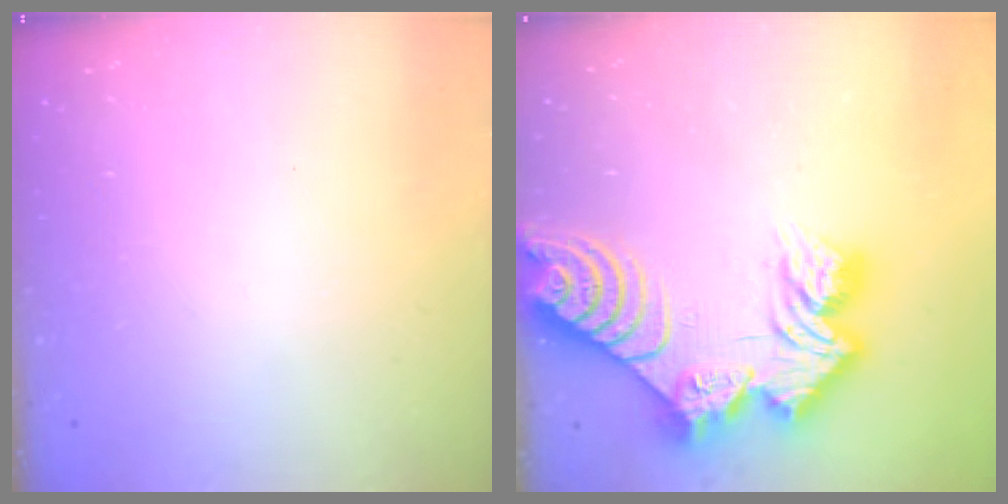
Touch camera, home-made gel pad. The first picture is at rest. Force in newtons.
{"total": 17.3, "press": 17.2, "slide": 1.7}